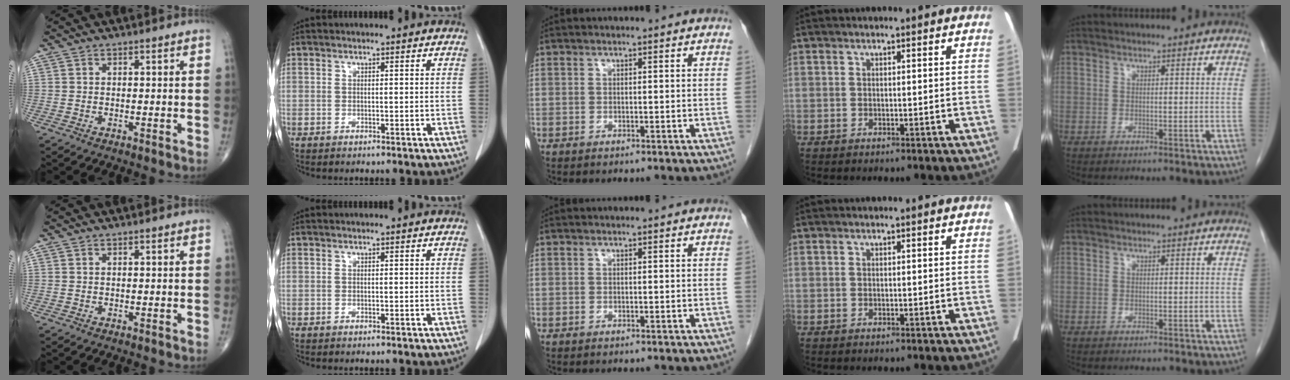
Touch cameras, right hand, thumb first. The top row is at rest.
{}